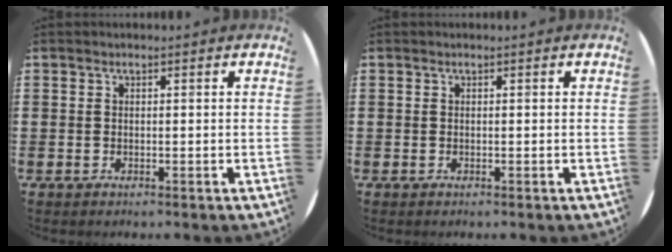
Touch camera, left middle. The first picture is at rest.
{"total": 0.0}